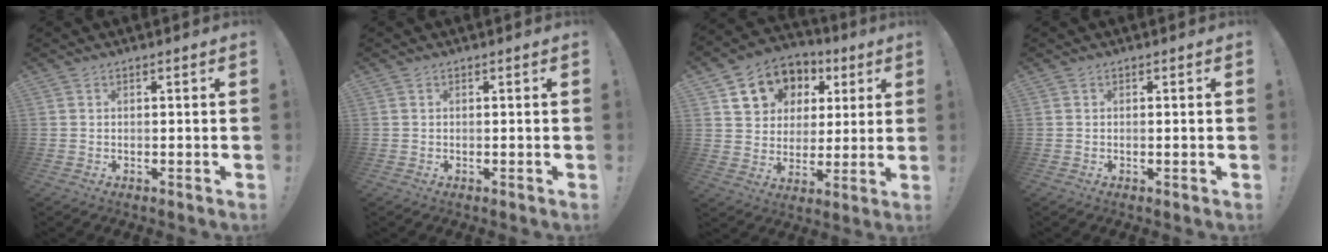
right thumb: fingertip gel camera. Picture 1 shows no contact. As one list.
[{"total": 0.0}, {"total": 13.2, "force": [5.9, 10.8, 4.8], "torque": [-0.079, -0.025, 0.125]}, {"total": 0.6, "force": [-0.2, -0.2, 0.5], "torque": [-0.008, -0.001, -0.003]}]